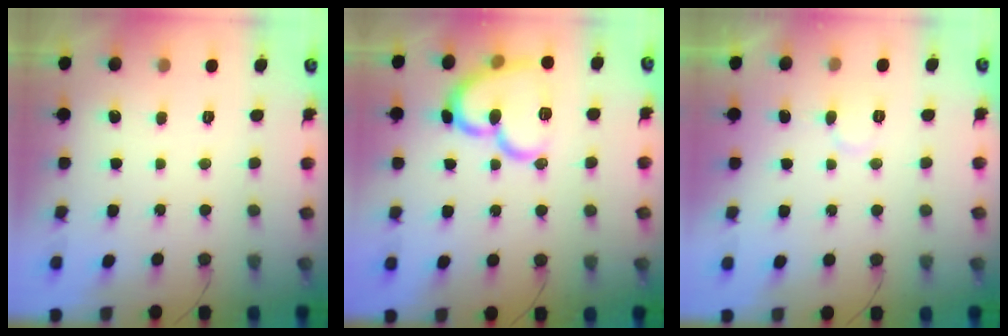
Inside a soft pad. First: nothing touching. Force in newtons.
{"total": 16.7, "press": 16.6, "slide": 1.9}
{"total": 5.3, "press": 5.2, "slide": 0.5}